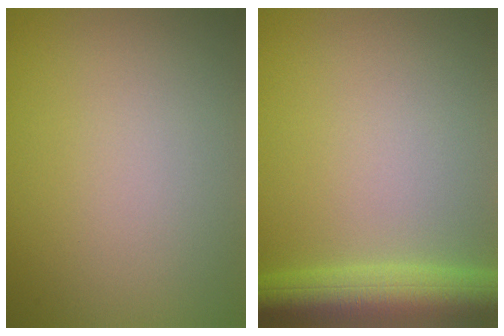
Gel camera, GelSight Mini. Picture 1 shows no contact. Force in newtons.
{"total": 7.2, "press": 7.1, "slide": 0.3}